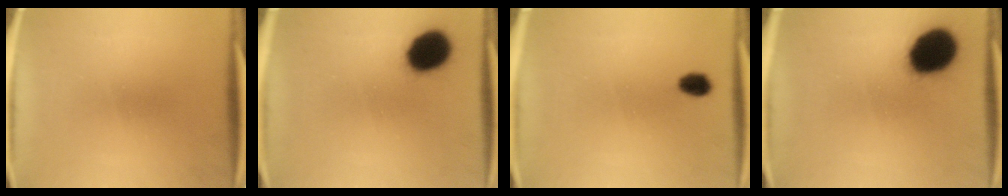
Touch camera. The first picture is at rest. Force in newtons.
{"total": 12.9}
{"total": 3.2}
{"total": 17.5}